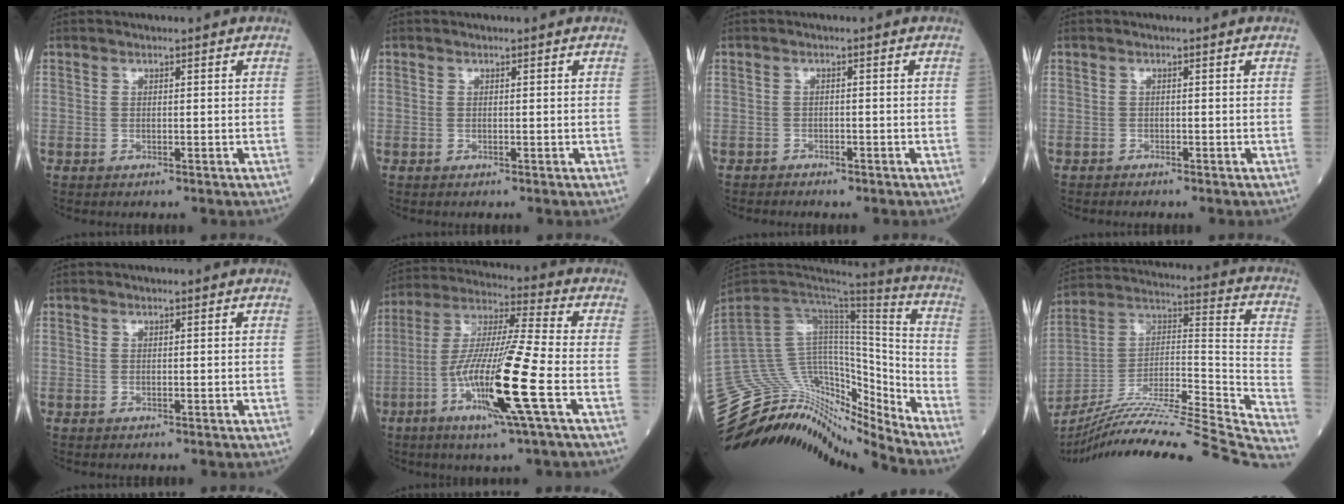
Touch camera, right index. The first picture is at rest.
{"total": 0.0}
{"total": 1.7, "force": [-1.4, 0.7, 0.6], "torque": [-0.008, 0.000, -0.017]}
{"total": 0.5, "force": [-0.5, 0.1, 0.0], "torque": [-0.006, -0.001, -0.013]}
{"total": 0.0}
{"total": 15.7, "force": [-5.3, -0.6, 14.8], "torque": [-0.290, -0.016, -0.105]}
{"total": 25.6, "force": [-23.8, 4.8, 8.3], "torque": [-0.188, 0.055, -0.372]}
{"total": 35.4, "force": [-31.4, 0.4, 16.5], "torque": [-0.190, -0.031, -0.469]}